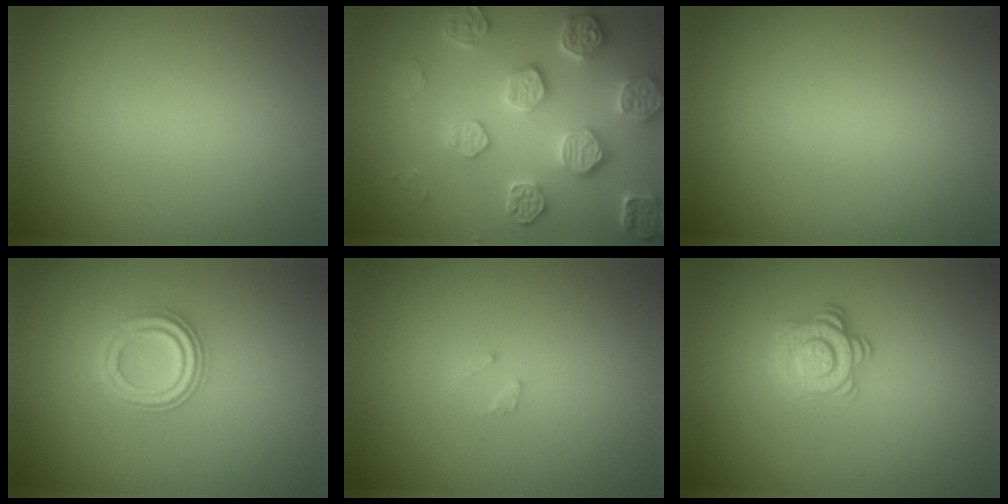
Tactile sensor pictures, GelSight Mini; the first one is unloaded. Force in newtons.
{"total": 5.0, "press": 4.9, "slide": 1.1}
{"total": 0.0}
{"total": 2.7, "press": 2.6, "slide": 1.0}
{"total": 0.8, "press": 0.7, "slide": 0.1}
{"total": 2.8, "press": 2.5, "slide": 1.2}